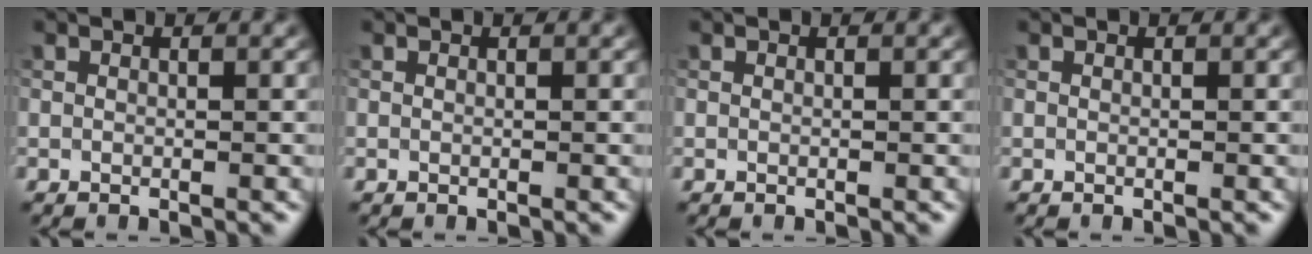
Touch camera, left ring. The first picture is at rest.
{"total": 0.0}
{"total": 0.0}
{"total": 0.0}